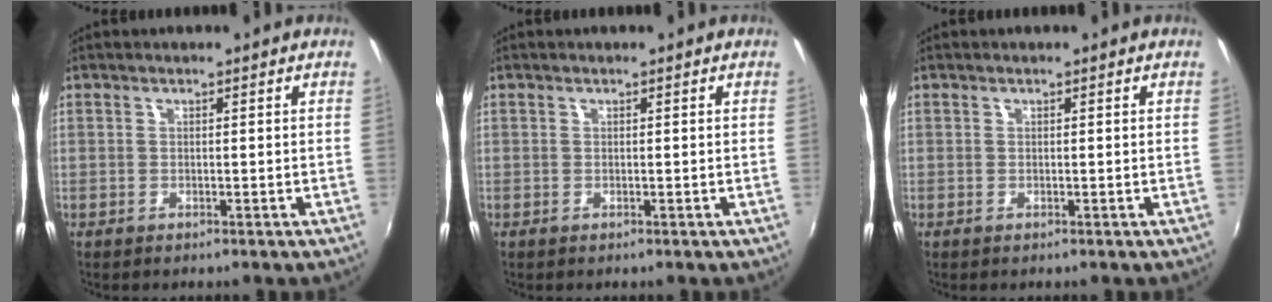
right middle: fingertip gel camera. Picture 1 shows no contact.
{"total": 0.0}
{"total": 0.0}